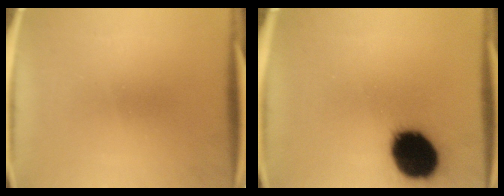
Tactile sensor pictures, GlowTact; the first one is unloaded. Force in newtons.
{"total": 19.7}